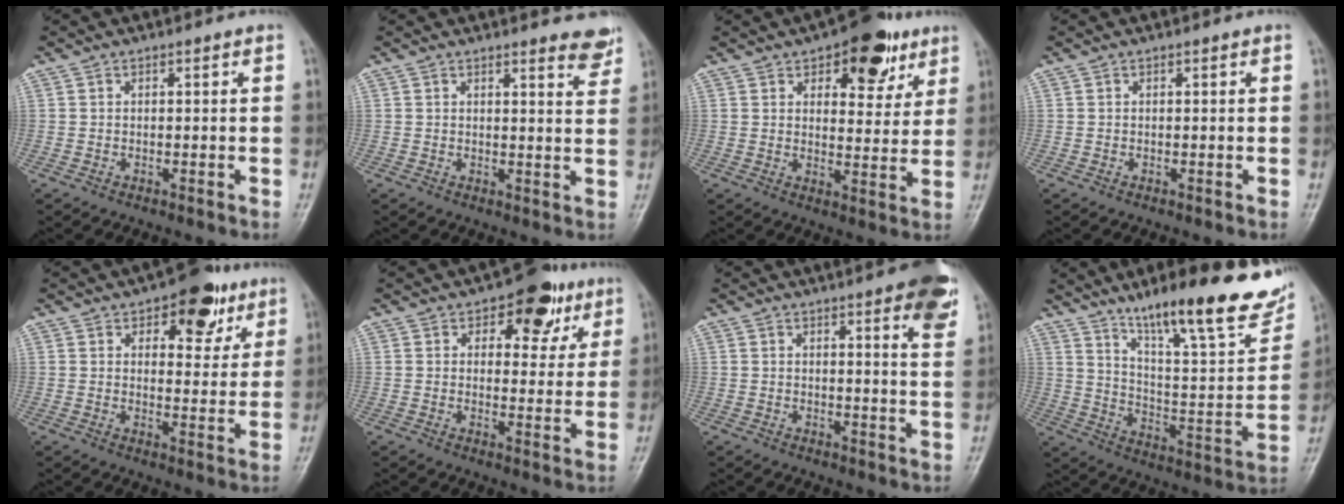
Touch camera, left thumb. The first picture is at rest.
{"total": 4.8, "force": [4.2, 1.0, 2.2], "torque": [-0.011, -0.030, 0.036]}
{"total": 12.8, "force": [7.2, 6.5, 8.4], "torque": [-0.064, -0.027, 0.096]}
{"total": 0.0}
{"total": 10.8, "force": [6.0, 5.7, 6.9], "torque": [-0.049, -0.023, 0.078]}
{"total": 9.9, "force": [5.1, 5.9, 6.1], "torque": [-0.031, -0.016, 0.063]}
{"total": 9.6, "force": [5.5, 1.9, 7.7], "torque": [-0.076, -0.021, 0.059]}
{"total": 25.5, "force": [17.0, 5.7, 18.1], "torque": [-0.237, -0.062, 0.266]}